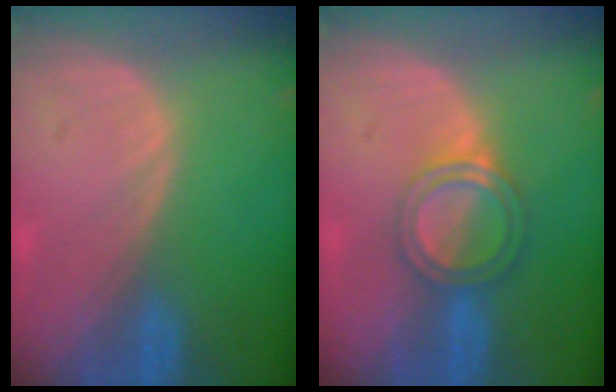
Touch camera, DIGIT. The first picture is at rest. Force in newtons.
{"total": 5.2, "press": 4.7, "slide": 2.2}